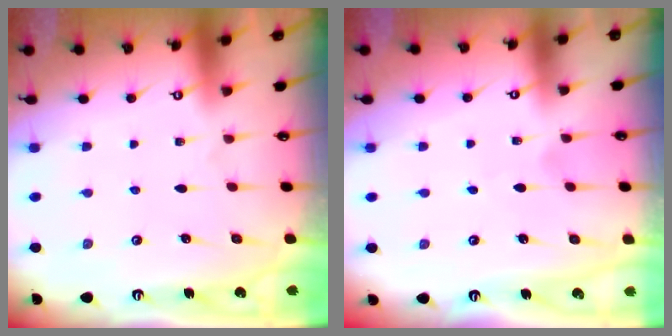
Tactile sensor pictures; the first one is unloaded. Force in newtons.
{"total": 2.8, "press": 2.8, "slide": 0.1}